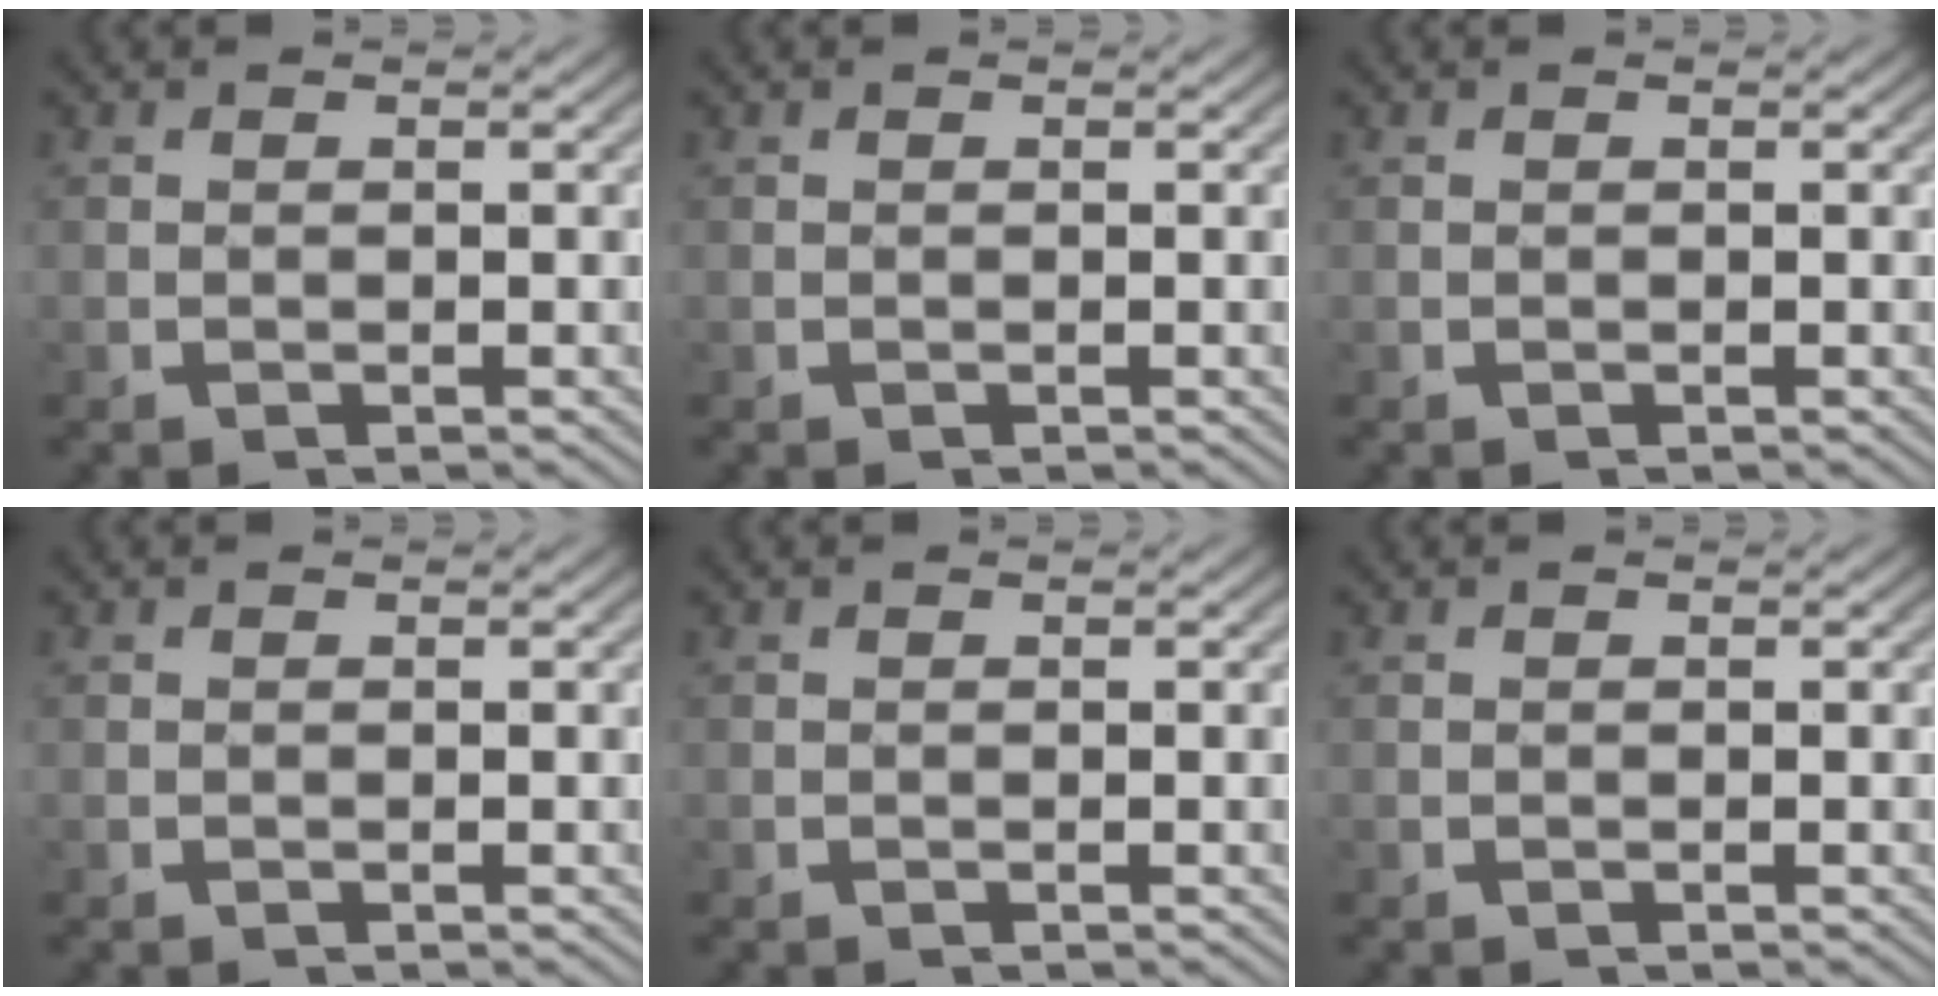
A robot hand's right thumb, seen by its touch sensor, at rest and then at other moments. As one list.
[{"total": 0.0}, {"total": 0.0}, {"total": 0.0}, {"total": 0.0}, {"total": 0.0}]